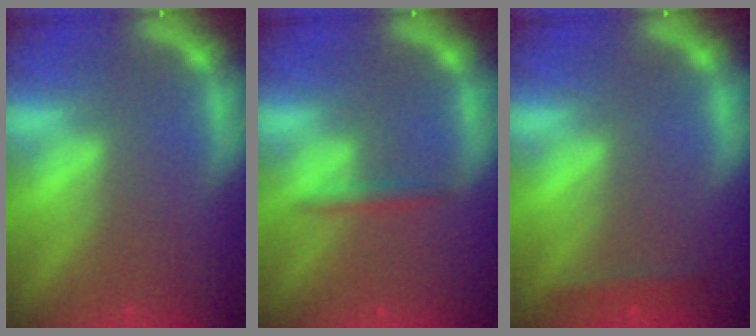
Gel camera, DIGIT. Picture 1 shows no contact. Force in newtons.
{"total": 1.4}
{"total": 1.4}